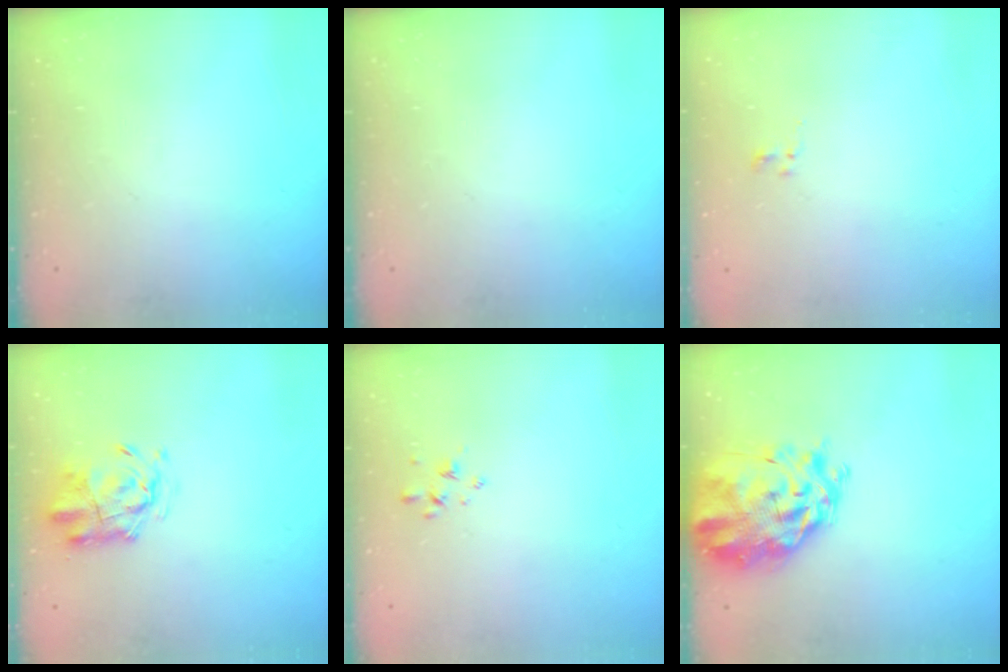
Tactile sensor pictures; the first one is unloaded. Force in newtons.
{"total": 0.0}
{"total": 0.7, "press": 0.4, "slide": 0.6}
{"total": 3.5, "press": 3.2, "slide": 1.3}
{"total": 2.4, "press": 2.3, "slide": 0.8}
{"total": 10.0, "press": 9.3, "slide": 3.7}